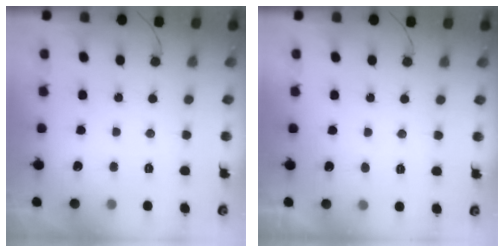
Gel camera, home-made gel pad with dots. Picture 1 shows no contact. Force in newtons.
{"total": 2.7, "press": 2.7, "slide": 0.2}